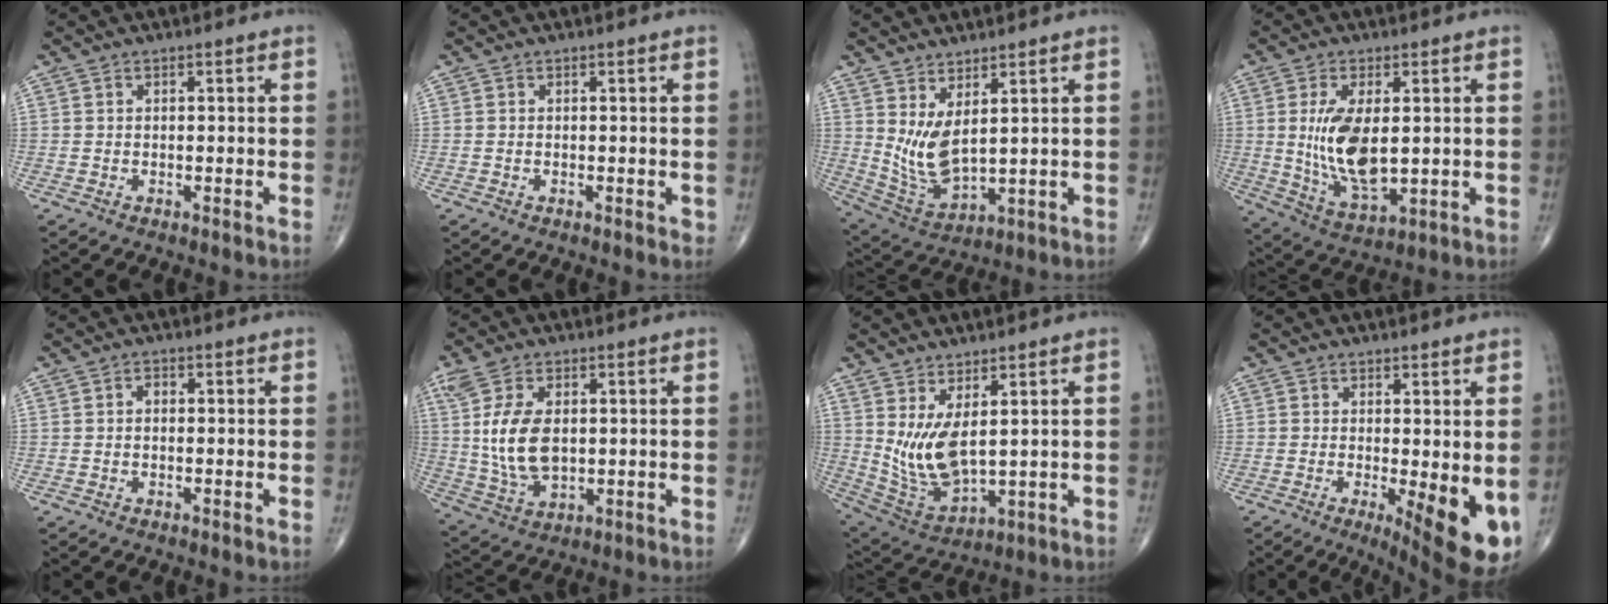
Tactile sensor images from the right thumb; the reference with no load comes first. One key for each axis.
{"total": 0.0}
{"total": 8.9, "fx": 2.8, "fy": 3.6, "fz": 7.7, "tx": -0.150, "ty": -0.039, "tz": 0.073}
{"total": 12.6, "fx": 1.0, "fy": 6.0, "fz": 11.0, "tx": -0.204, "ty": -0.021, "tz": 0.031}
{"total": 1.2, "fx": 0.0, "fy": 0.8, "fz": 0.8, "tx": -0.008, "ty": 0.003, "tz": -0.003}
{"total": 11.6, "fx": 1.6, "fy": 6.5, "fz": 9.4, "tx": -0.197, "ty": -0.011, "tz": 0.042}
{"total": 10.6, "fx": 2.6, "fy": 4.5, "fz": 9.2, "tx": -0.176, "ty": -0.035, "tz": 0.073}
{"total": 10.7, "fx": -1.8, "fy": 3.2, "fz": 10.0, "tx": -0.130, "ty": -0.024, "tz": -0.015}